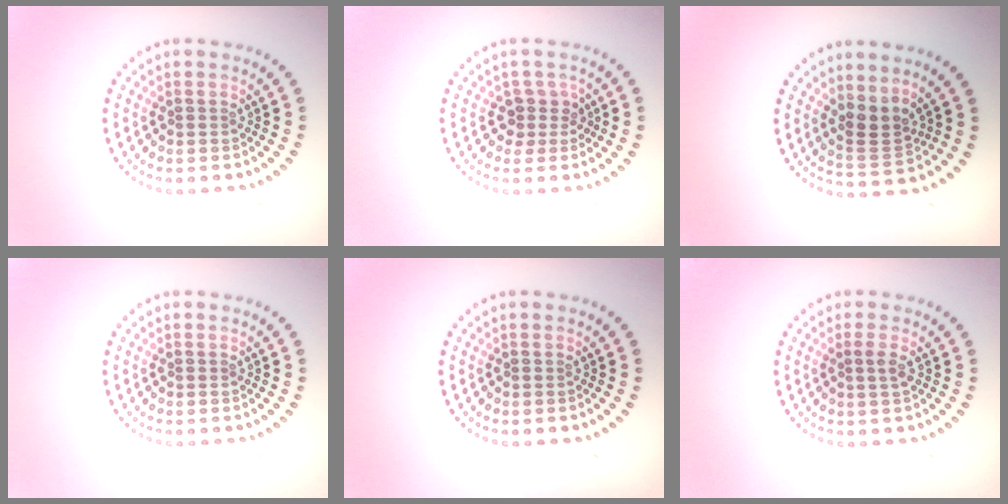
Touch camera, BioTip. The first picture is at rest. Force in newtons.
{"total": 1.9, "press": 1.5, "slide": 1.1}
{"total": 2.5, "press": 1.9, "slide": 1.6}
{"total": 0.0}
{"total": 0.0}
{"total": 1.1, "press": 0.9, "slide": 0.5}